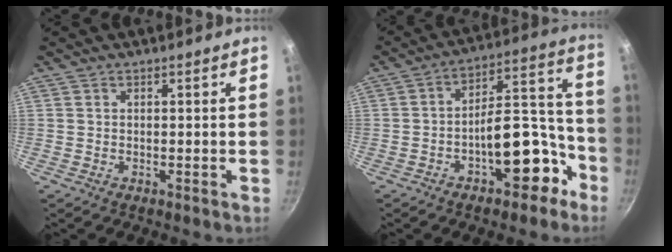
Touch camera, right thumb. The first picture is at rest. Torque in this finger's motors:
{"motor_torque": [3.09, 1.92, 1.41, -0.32, 0.12]}